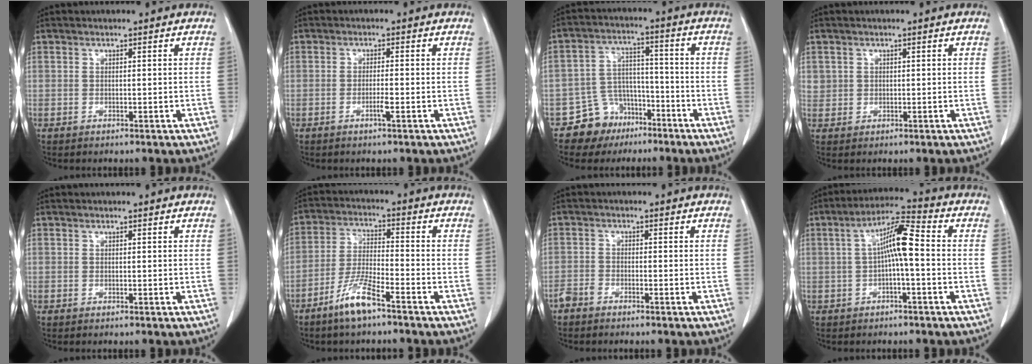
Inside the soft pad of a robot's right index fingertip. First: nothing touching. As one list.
[{"total": 1.8, "force": [-0.8, -0.1, 1.7], "torque": [-0.033, -0.002, -0.015]}, {"total": 7.9, "force": [-5.0, 6.0, 0.9], "torque": [-0.013, 0.029, -0.077]}, {"total": 1.9, "force": [0.7, 1.8, 0.2], "torque": [0.010, 0.005, 0.011]}, {"total": 0.0}, {"total": 7.4, "force": [-5.1, 0.8, 5.2], "torque": [-0.114, -0.009, -0.101]}, {"total": 2.0, "force": [-1.7, 0.7, 0.8], "torque": [-0.016, 0.002, -0.033]}, {"total": 7.4, "force": [-0.1, 1.0, 7.4], "torque": [-0.134, 0.026, -0.004]}]